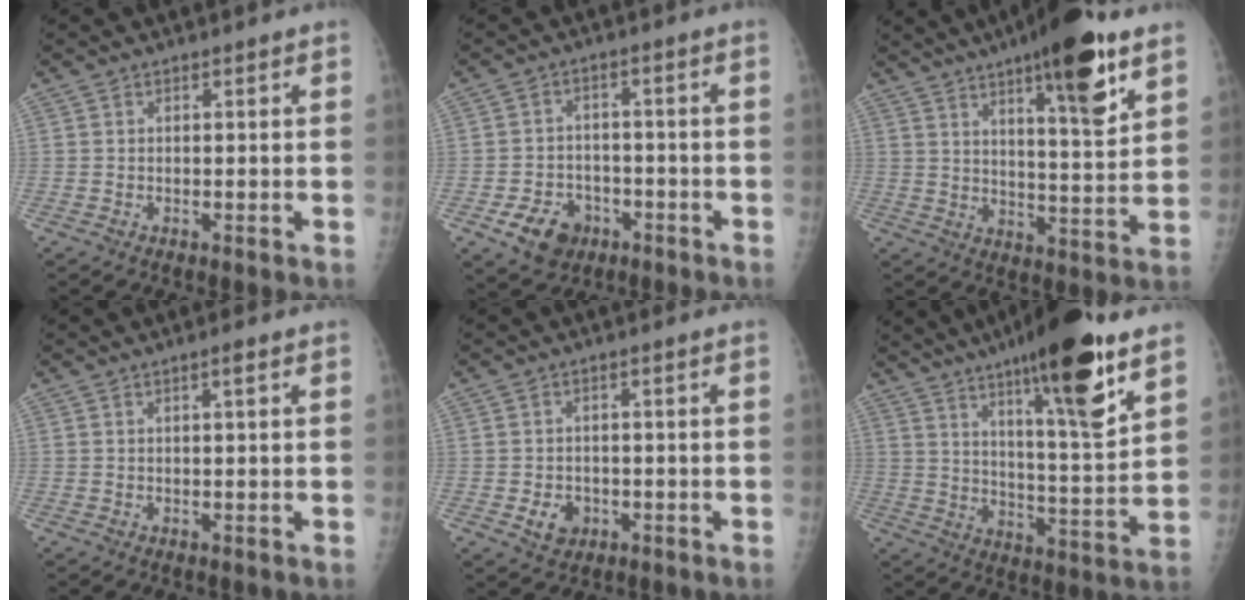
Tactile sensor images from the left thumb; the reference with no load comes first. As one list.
[{"total": 7.9, "force": [-3.9, 6.0, 3.3], "torque": [-0.037, 0.025, -0.056]}, {"total": 16.2, "force": [9.4, 3.4, 12.7], "torque": [-0.169, -0.049, 0.141]}, {"total": 1.3, "force": [0.6, 0.0, 1.2], "torque": [-0.020, 0.000, 0.009]}, {"total": 3.8, "force": [-1.2, 3.1, 1.8], "torque": [-0.014, 0.004, -0.010]}, {"total": 19.9, "force": [12.0, 3.4, 15.5], "torque": [-0.218, -0.064, 0.188]}]